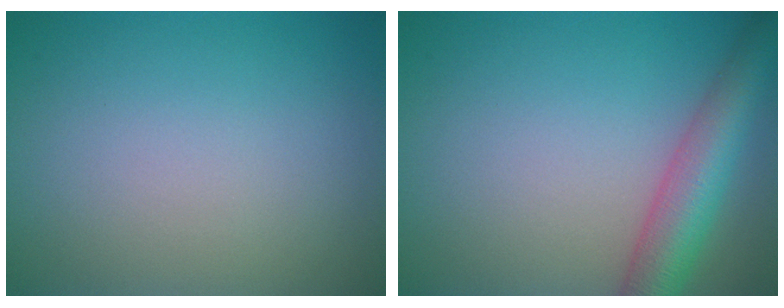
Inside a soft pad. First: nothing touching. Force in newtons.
{"total": 5.8, "press": 5.8, "slide": 0.2}